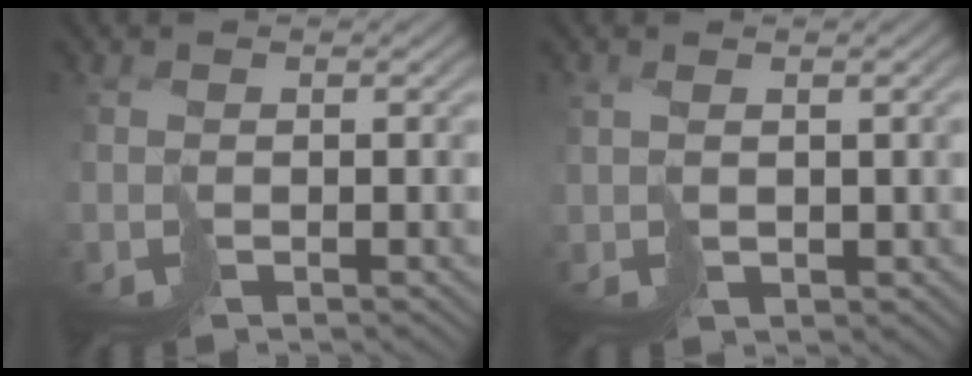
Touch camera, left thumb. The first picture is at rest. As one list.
[{"total": 2.6, "force": [1.0, 1.1, 2.1], "torque": [-0.047, 0.002, 0.026]}]